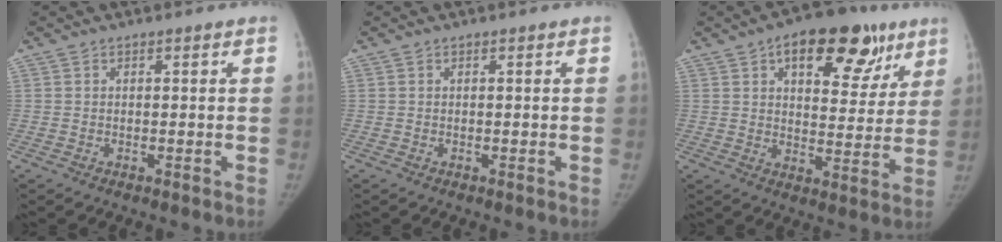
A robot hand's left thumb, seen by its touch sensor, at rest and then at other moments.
{"total": 0.0}
{"total": 19.0, "force": [9.9, 9.7, 13.0], "torque": [-0.125, -0.014, 0.138]}